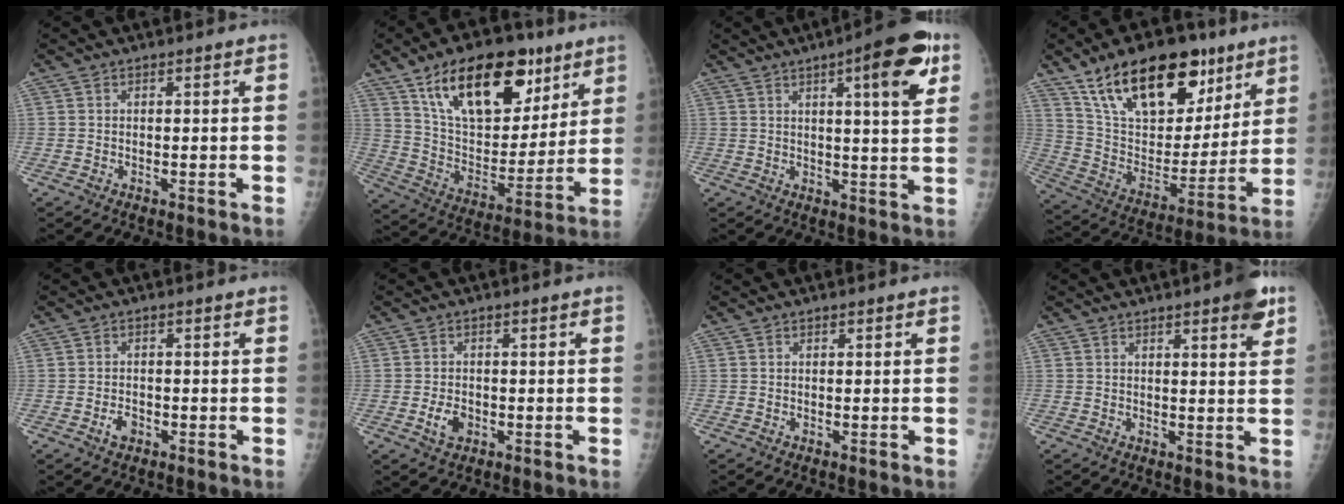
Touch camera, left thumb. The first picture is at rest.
{"total": 23.7, "force": [13.3, 12.3, 15.2], "torque": [-0.202, -0.044, 0.232]}
{"total": 11.7, "force": [5.3, 2.5, 10.1], "torque": [-0.122, -0.016, 0.064]}
{"total": 25.2, "force": [15.2, 12.8, 15.5], "torque": [-0.212, -0.039, 0.264]}
{"total": 2.2, "force": [-1.0, 1.5, 1.2], "torque": [-0.016, 0.005, -0.017]}
{"total": 3.3, "force": [-1.0, 2.4, 2.1], "torque": [-0.032, 0.002, -0.013]}
{"total": 0.0}
{"total": 5.2, "force": [3.1, 1.0, 4.1], "torque": [-0.046, -0.013, 0.035]}